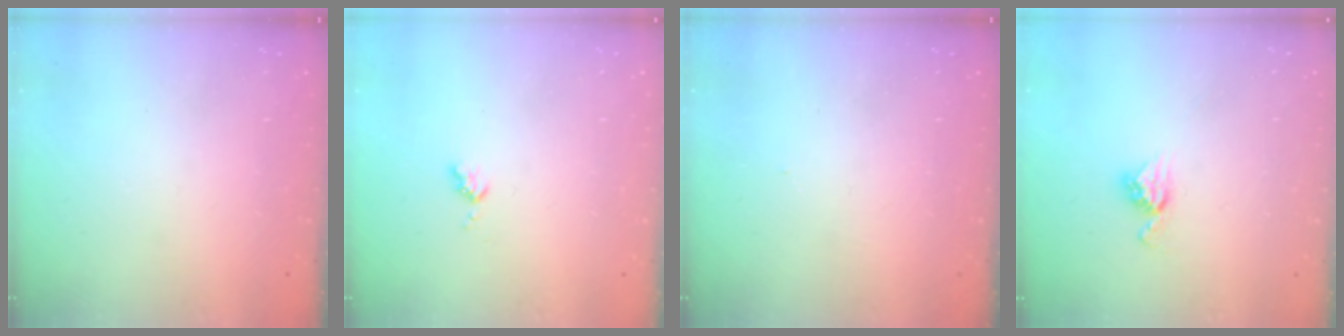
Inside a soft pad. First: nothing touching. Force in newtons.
{"total": 3.5, "press": 3.5, "slide": 0.4}
{"total": 3.3, "press": 3.3, "slide": 0.4}
{"total": 7.1, "press": 7.1, "slide": 0.3}